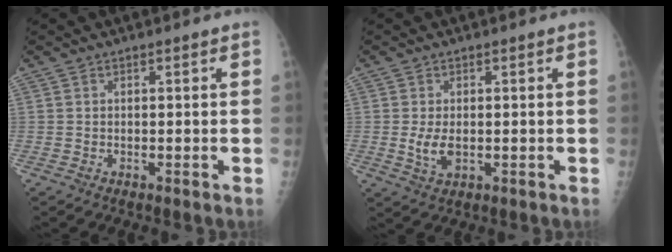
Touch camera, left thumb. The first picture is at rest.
{"total": 3.9, "force": [-0.2, 2.1, 3.3], "torque": [-0.063, -0.010, 0.004]}